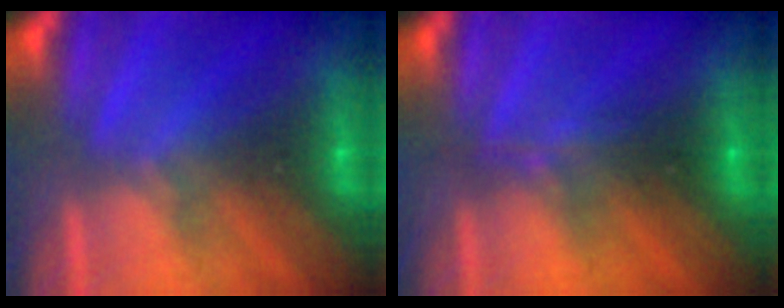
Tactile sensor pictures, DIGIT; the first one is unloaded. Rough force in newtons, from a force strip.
{"total": 2.3}